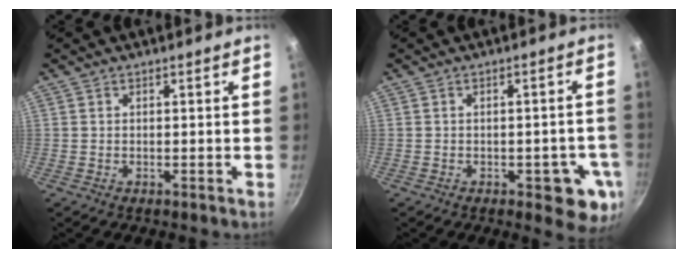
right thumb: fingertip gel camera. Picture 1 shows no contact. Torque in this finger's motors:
{"motor_torque": [0.23, 0.46, -0.13, 0.09, 0.19]}